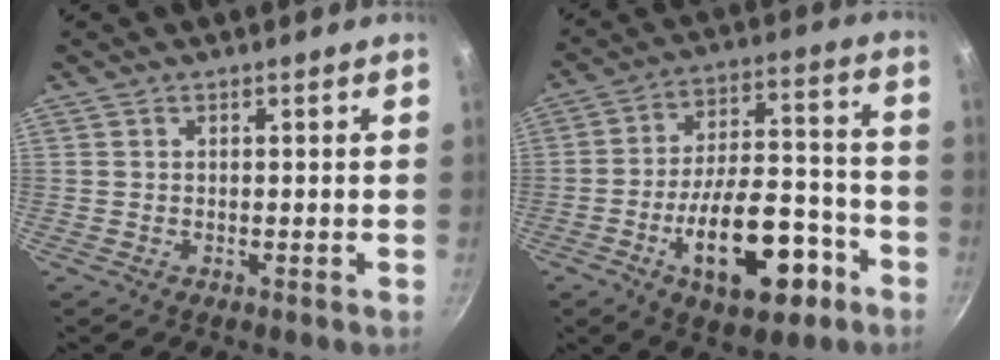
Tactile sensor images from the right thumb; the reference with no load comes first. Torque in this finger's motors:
{"motor_torque": [2.59, 2.42, 2.00, -0.77, 0.47]}